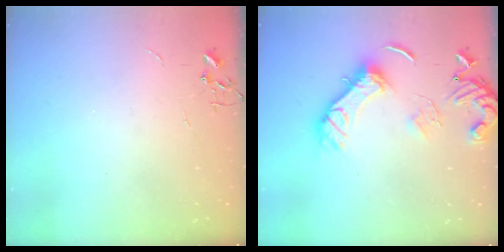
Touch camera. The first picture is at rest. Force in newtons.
{"total": 14.6, "press": 14.5, "slide": 1.2}